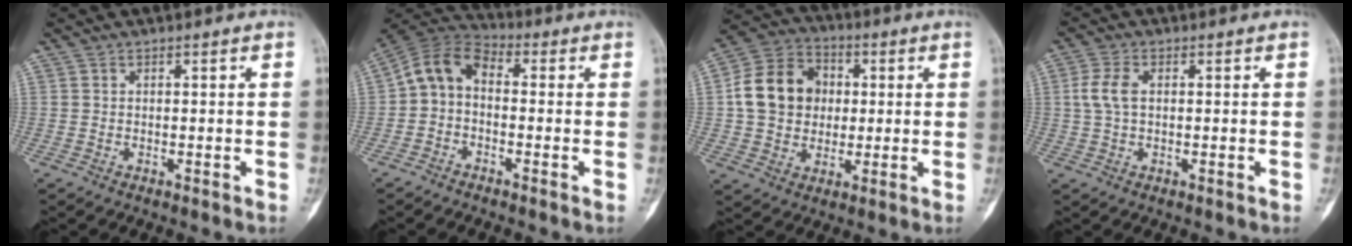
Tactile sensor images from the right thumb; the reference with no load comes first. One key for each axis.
{"total": 7.9, "fx": -0.6, "fy": 5.2, "fz": 5.9, "tx": -0.101, "ty": 0.032, "tz": -0.031}
{"total": 13.6, "fx": 1.1, "fy": 11.3, "fz": 7.6, "tx": -0.115, "ty": 0.019, "tz": 0.014}
{"total": 4.6, "fx": 0.6, "fy": 2.6, "fz": 3.7, "tx": -0.091, "ty": 0.009, "tz": 0.010}